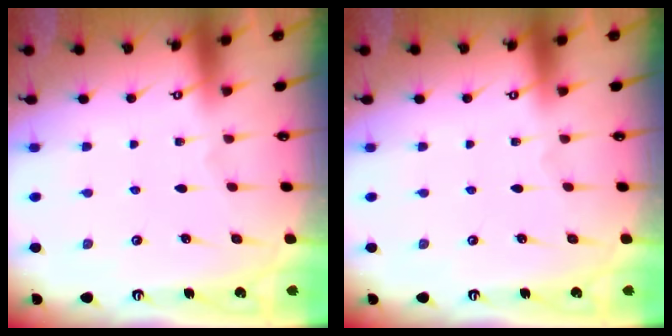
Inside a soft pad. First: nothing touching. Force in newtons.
{"total": 0.0}